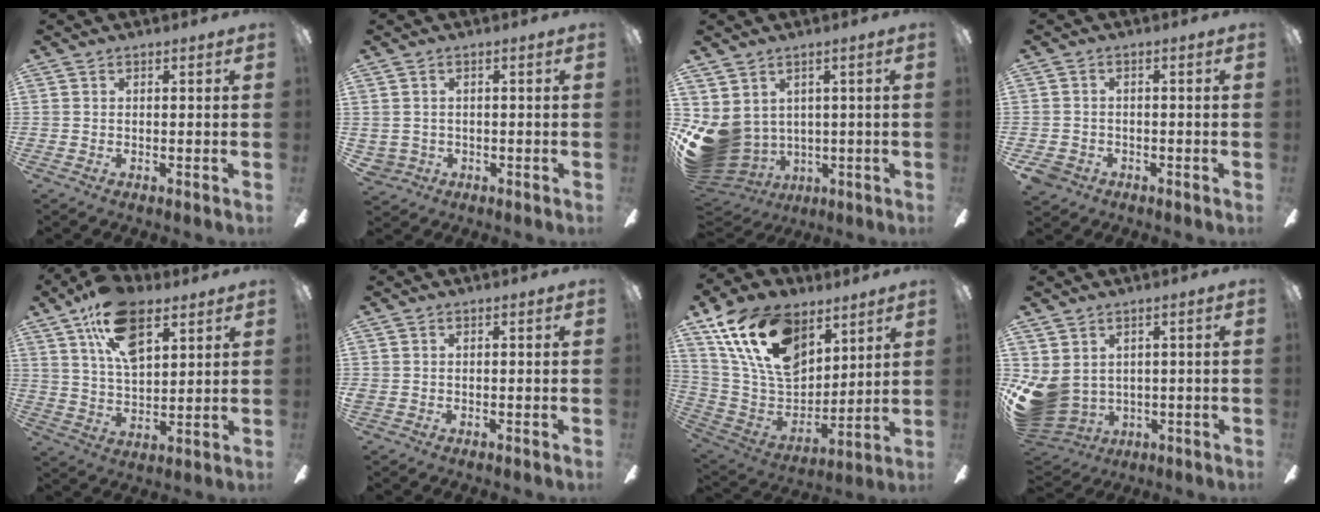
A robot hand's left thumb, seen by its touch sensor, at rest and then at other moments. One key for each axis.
{"total": 2.2, "fx": 0.1, "fy": 2.1, "fz": 0.5, "tx": -0.014, "ty": 0.003, "tz": 0.002}
{"total": 10.1, "fx": 0.0, "fy": 8.8, "fz": 5.0, "tx": -0.150, "ty": -0.019, "tz": 0.007}
{"total": 3.6, "fx": -2.2, "fy": 2.7, "fz": 1.1, "tx": -0.036, "ty": 0.007, "tz": -0.045}
{"total": 15.8, "fx": 8.9, "fy": 8.2, "fz": 10.2, "tx": -0.178, "ty": -0.016, "tz": 0.160}
{"total": 0.5, "fx": 0.0, "fy": 0.5, "fz": 0.2, "tx": -0.004, "ty": 0.005, "tz": -0.001}
{"total": 21.3, "fx": 11.6, "fy": 12.9, "fz": 12.3, "tx": -0.236, "ty": -0.037, "tz": 0.216}
{"total": 8.8, "fx": 0.3, "fy": 7.4, "fz": 4.7, "tx": -0.136, "ty": -0.012, "tz": 0.013}